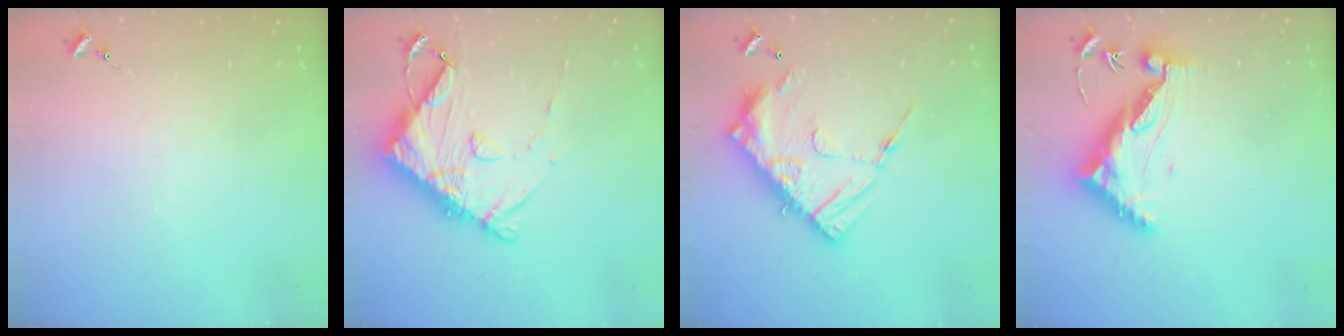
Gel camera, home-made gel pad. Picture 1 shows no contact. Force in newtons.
{"total": 13.5, "press": 13.4, "slide": 1.5}
{"total": 16.6, "press": 16.6, "slide": 1.5}
{"total": 10.7, "press": 10.6, "slide": 0.9}